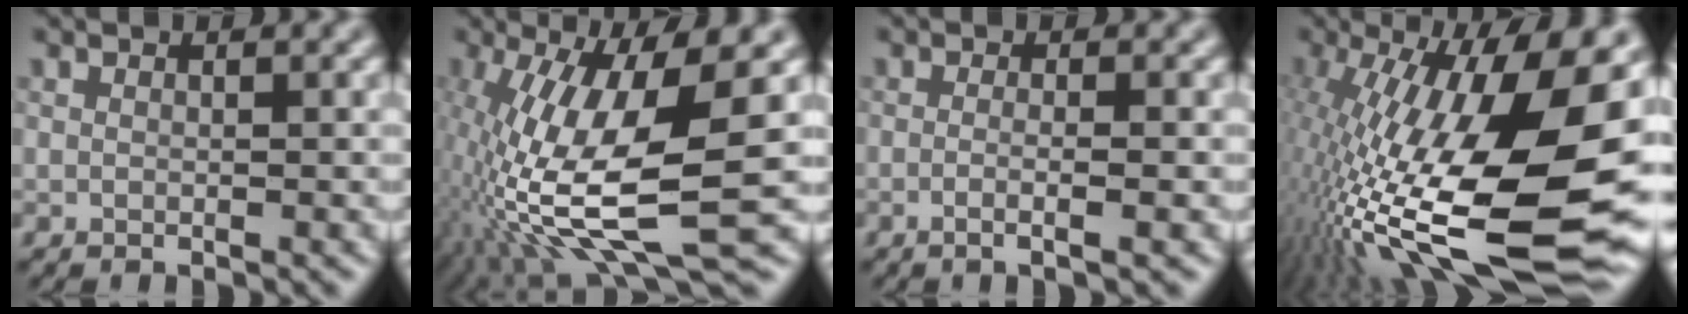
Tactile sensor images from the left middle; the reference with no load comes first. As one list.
[{"total": 12.4, "force": [-3.2, 2.7, 11.6], "torque": [-0.241, 0.002, -0.045]}, {"total": 1.8, "force": [-1.1, 0.1, 1.4], "torque": [-0.024, 0.001, -0.020]}, {"total": 19.2, "force": [-2.9, 6.3, 17.9], "torque": [-0.317, -0.002, -0.051]}]